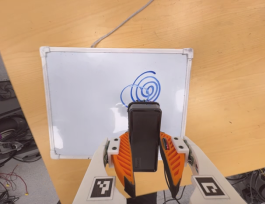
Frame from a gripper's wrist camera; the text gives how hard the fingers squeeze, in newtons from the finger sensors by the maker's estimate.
{"total": 5.3, "left": 3.6, "right": 6.9}